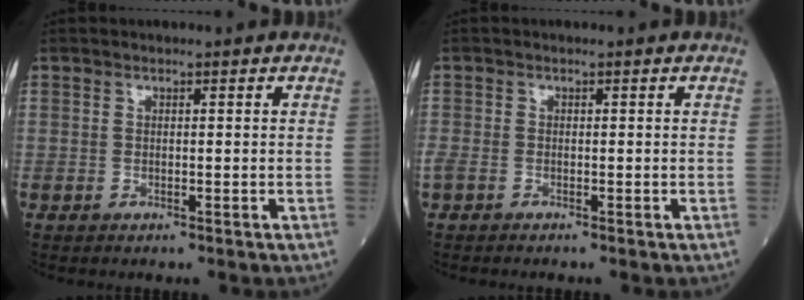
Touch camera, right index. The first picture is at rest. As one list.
[{"total": 2.2, "force": [-1.5, 1.1, 1.0], "torque": [-0.032, -0.005, -0.030]}]